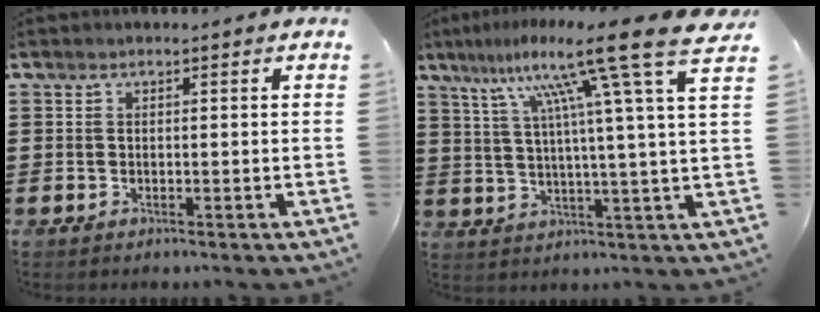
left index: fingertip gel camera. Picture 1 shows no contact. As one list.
[{"total": 15.3, "force": [8.5, -0.9, 12.7], "torque": [-0.237, -0.038, 0.116]}]